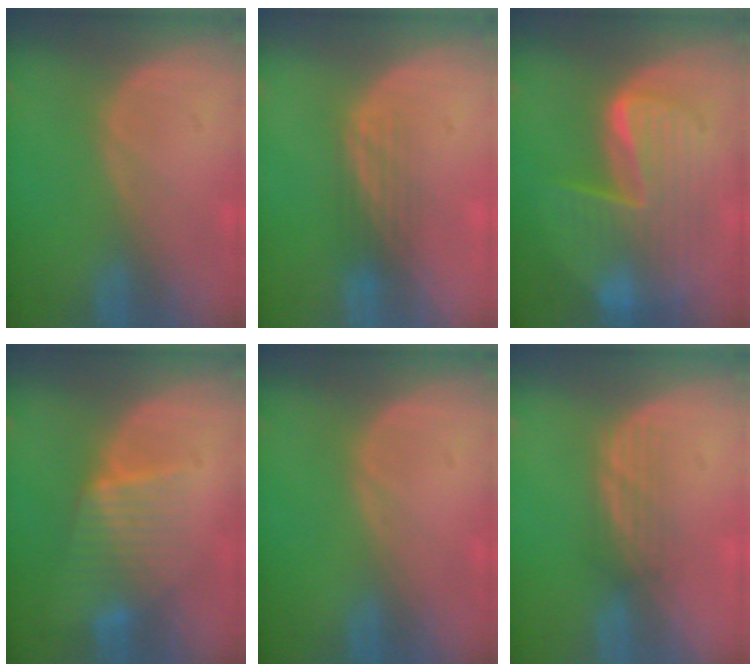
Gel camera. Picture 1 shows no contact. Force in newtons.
{"total": 2.7, "press": 2.6, "slide": 0.8}
{"total": 10.1, "press": 10.1, "slide": 1.0}
{"total": 6.4, "press": 6.1, "slide": 2.1}
{"total": 0.0}
{"total": 2.7, "press": 2.5, "slide": 0.9}